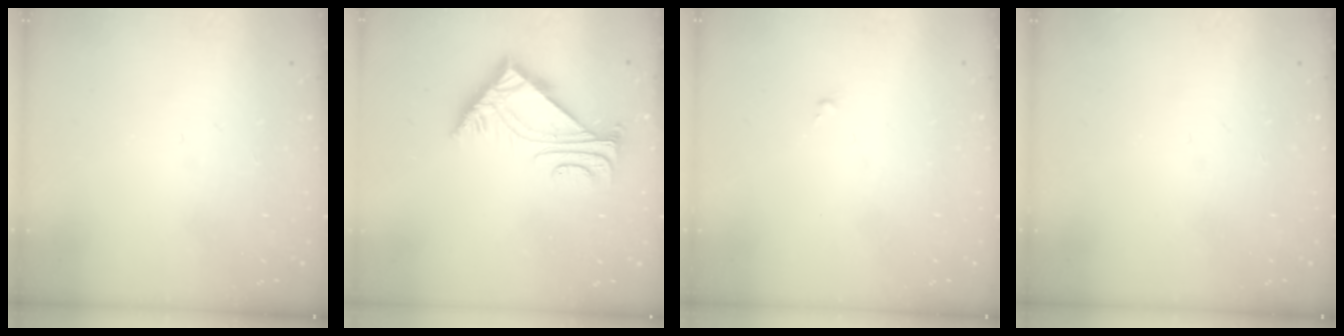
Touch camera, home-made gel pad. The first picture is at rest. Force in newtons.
{"total": 5.7, "press": 5.7, "slide": 0.6}
{"total": 0.0}
{"total": 0.0}